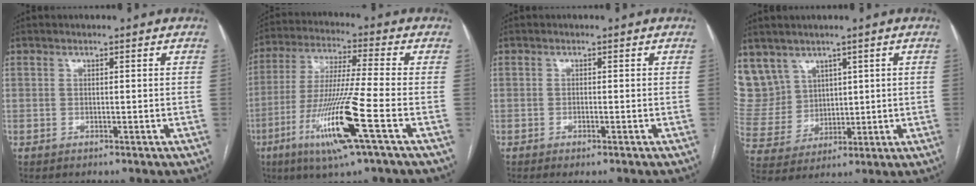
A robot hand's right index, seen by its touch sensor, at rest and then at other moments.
{"total": 14.8, "force": [-5.9, -0.9, 13.6], "torque": [-0.277, -0.026, -0.114]}
{"total": 1.1, "force": [-0.6, 0.1, 0.9], "torque": [-0.015, -0.002, -0.009]}
{"total": 10.7, "force": [6.7, 8.3, 1.0], "torque": [-0.042, 0.039, 0.160]}